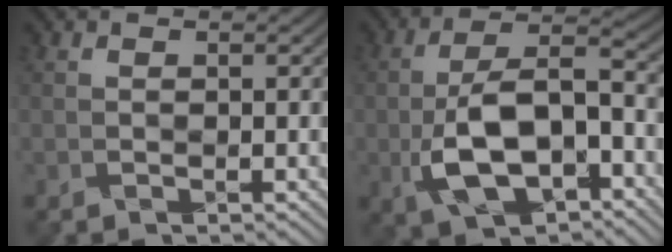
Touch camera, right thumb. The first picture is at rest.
{"total": 11.3, "force": [-4.1, 5.7, 8.9], "torque": [-0.175, -0.002, -0.081]}